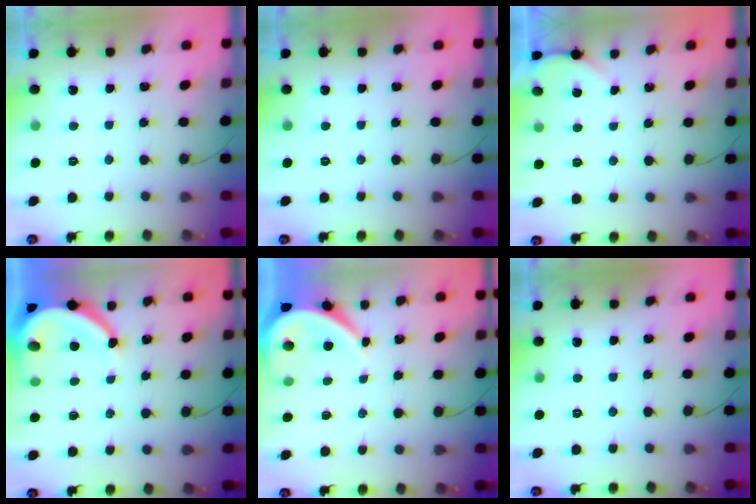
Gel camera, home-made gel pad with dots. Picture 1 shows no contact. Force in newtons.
{"total": 0.0}
{"total": 0.0}
{"total": 8.3, "press": 8.3, "slide": 0.6}
{"total": 5.6, "press": 5.5, "slide": 0.7}
{"total": 0.0}